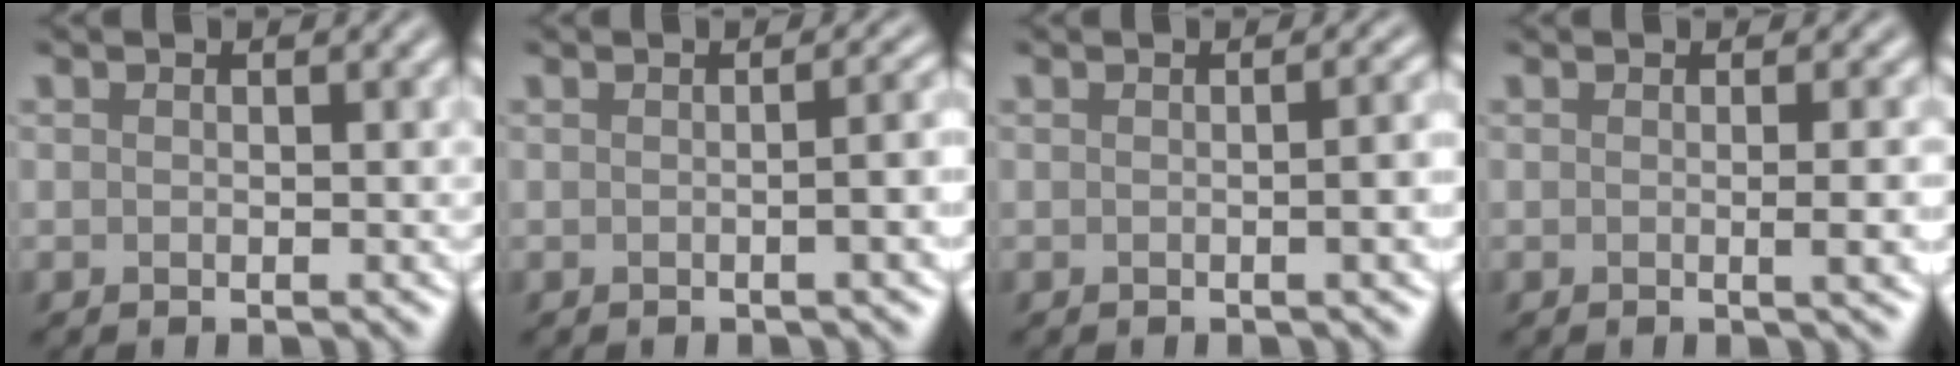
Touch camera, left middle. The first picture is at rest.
{"total": 3.6, "force": [-0.3, 1.3, 3.4], "torque": [-0.019, 0.015, -0.006]}
{"total": 3.9, "force": [-0.2, 1.5, 3.6], "torque": [-0.017, 0.014, -0.005]}
{"total": 3.4, "force": [-0.2, 1.1, 3.3], "torque": [-0.028, 0.003, -0.003]}